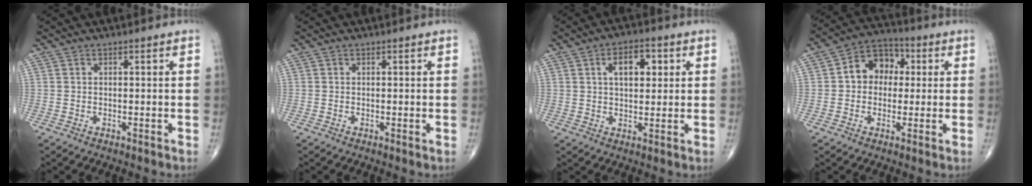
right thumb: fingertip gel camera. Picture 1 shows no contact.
{"total": 0.0}
{"total": 7.6, "force": [2.3, 4.1, 5.9], "torque": [-0.072, 0.001, 0.034]}
{"total": 9.3, "force": [1.2, 7.3, 5.5], "torque": [-0.054, 0.025, 0.007]}